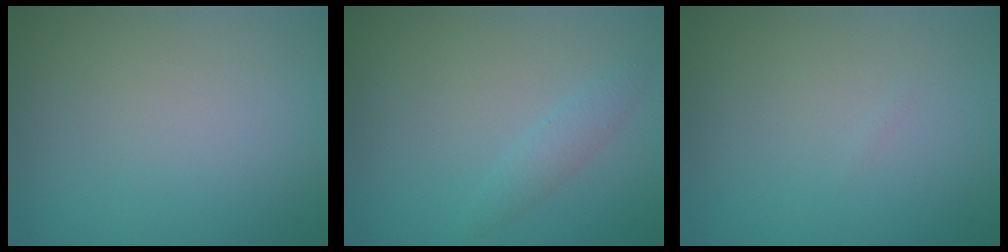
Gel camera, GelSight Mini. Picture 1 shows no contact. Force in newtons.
{"total": 1.5, "press": 1.5, "slide": 0.1}
{"total": 0.0}